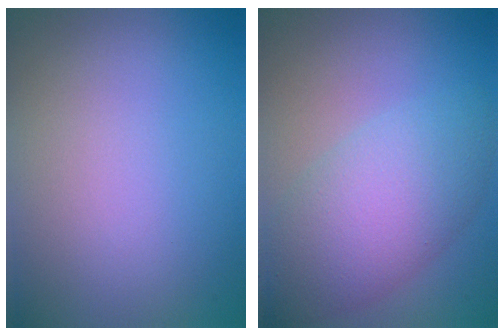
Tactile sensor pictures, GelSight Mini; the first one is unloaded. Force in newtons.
{"total": 6.7, "press": 6.7, "slide": 0.2}